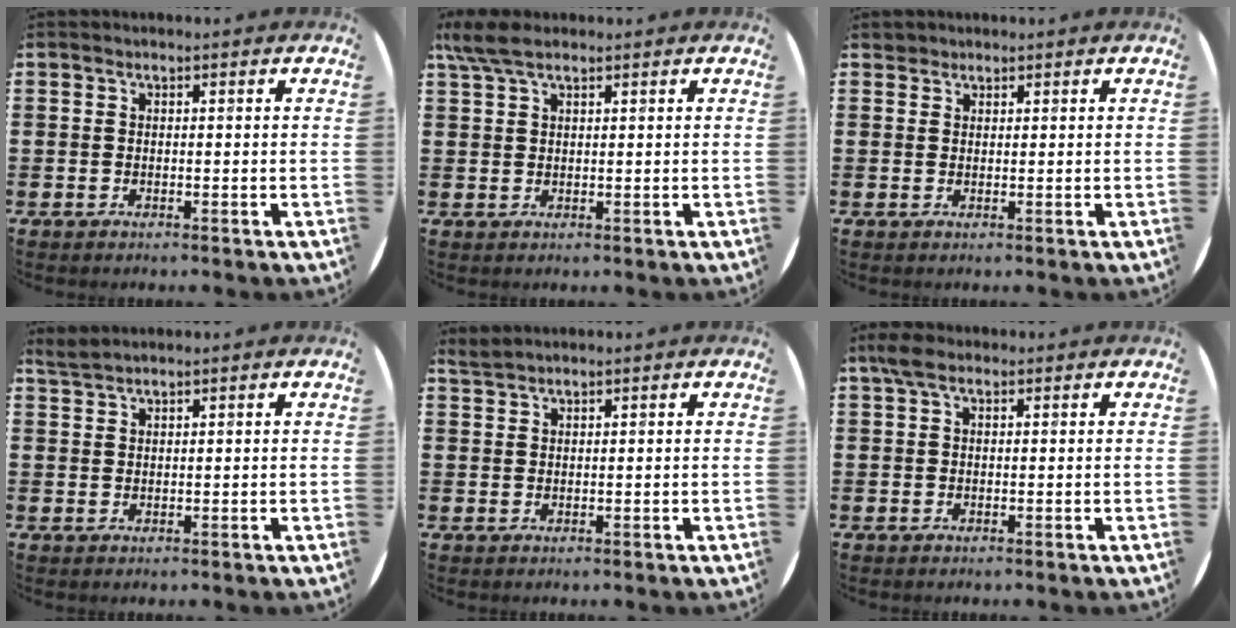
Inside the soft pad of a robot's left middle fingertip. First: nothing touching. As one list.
[{"total": 3.6, "force": [2.5, 1.3, 2.4], "torque": [-0.053, 0.006, 0.046]}, {"total": 1.0, "force": [0.9, 0.4, 0.0], "torque": [-0.002, 0.001, 0.019]}, {"total": 1.5, "force": [1.5, -0.1, 0.2], "torque": [-0.006, 0.000, 0.029]}, {"total": 1.2, "force": [1.2, -0.2, 0.0], "torque": [-0.002, 0.000, 0.025]}, {"total": 2.1, "force": [1.2, 1.0, 1.4], "torque": [-0.031, 0.007, 0.022]}]